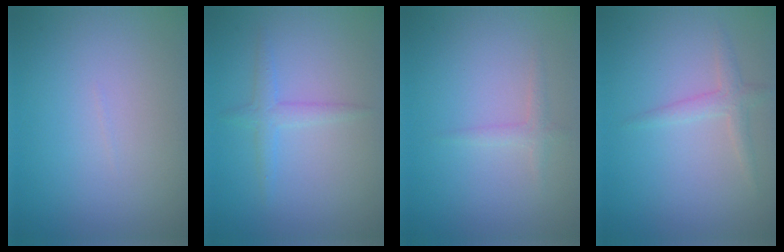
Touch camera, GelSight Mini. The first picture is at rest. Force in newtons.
{"total": 1.7, "press": 1.7, "slide": 0.0}
{"total": 1.1, "press": 1.1, "slide": 0.0}
{"total": 1.8, "press": 1.8, "slide": 0.0}